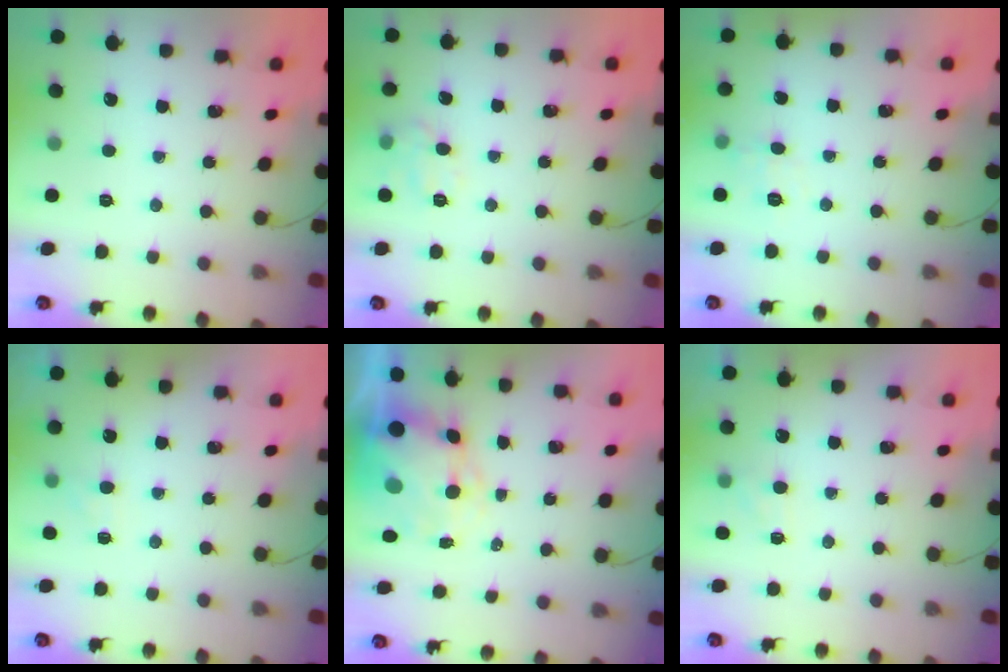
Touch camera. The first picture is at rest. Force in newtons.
{"total": 8.5, "press": 8.4, "slide": 0.8}
{"total": 5.9, "press": 5.7, "slide": 1.5}
{"total": 3.8, "press": 3.6, "slide": 1.3}
{"total": 7.2, "press": 6.9, "slide": 2.2}
{"total": 4.6, "press": 4.3, "slide": 1.6}